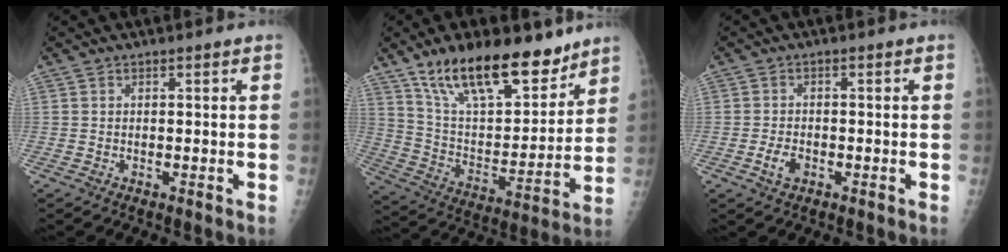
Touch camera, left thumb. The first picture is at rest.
{"total": 21.8, "force": [15.2, 8.9, 12.8], "torque": [-0.170, -0.069, 0.266]}
{"total": 3.1, "force": [-1.3, 1.9, 2.1], "torque": [-0.037, 0.007, -0.022]}